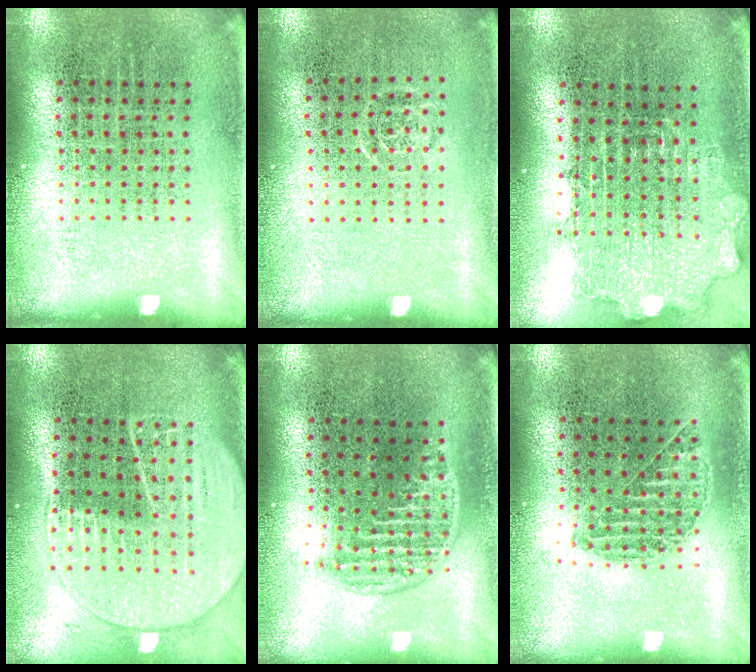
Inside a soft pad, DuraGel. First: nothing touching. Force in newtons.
{"total": 0.5, "press": 0.5, "slide": 0.2}
{"total": 1.9, "press": 1.5, "slide": 1.1}
{"total": 2.0, "press": 1.8, "slide": 1.0}
{"total": 1.3, "press": 1.1, "slide": 0.6}
{"total": 1.1, "press": 1.0, "slide": 0.3}